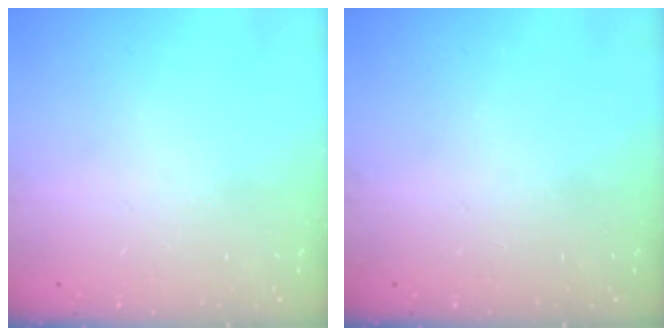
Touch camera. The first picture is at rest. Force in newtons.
{"total": 0.0}